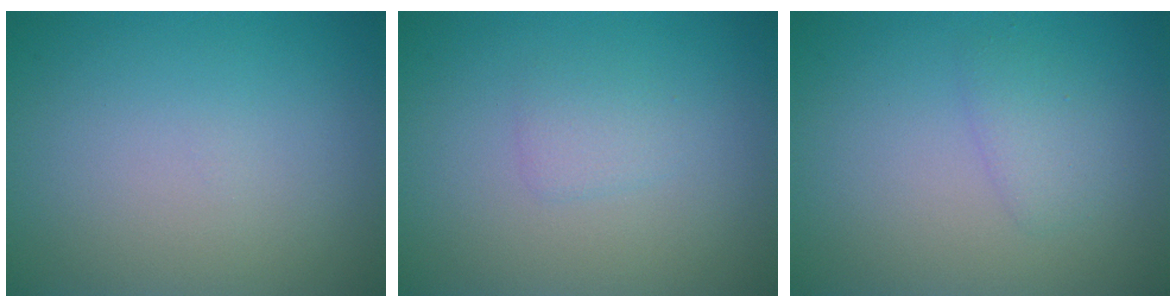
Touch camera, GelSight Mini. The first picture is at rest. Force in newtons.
{"total": 1.2, "press": 1.2, "slide": 0.1}
{"total": 1.5, "press": 1.5, "slide": 0.1}